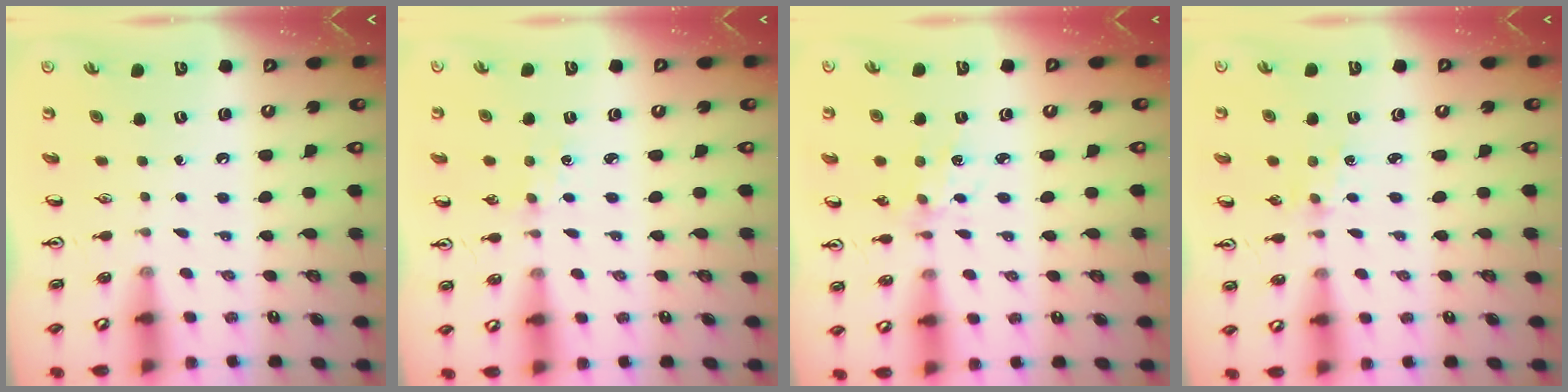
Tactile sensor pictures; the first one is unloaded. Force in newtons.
{"total": 1.1, "press": 1.0, "slide": 0.2}
{"total": 3.0, "press": 2.9, "slide": 0.6}
{"total": 1.9, "press": 1.8, "slide": 0.4}